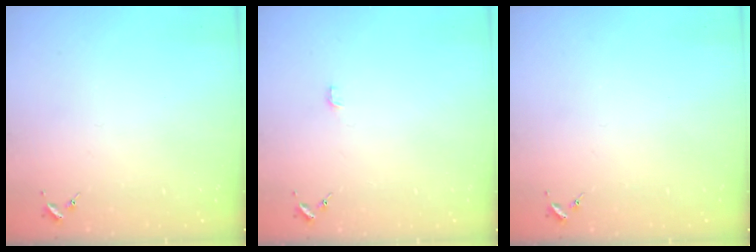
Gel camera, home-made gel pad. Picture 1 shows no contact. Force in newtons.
{"total": 3.2, "press": 3.2, "slide": 0.1}
{"total": 0.0}